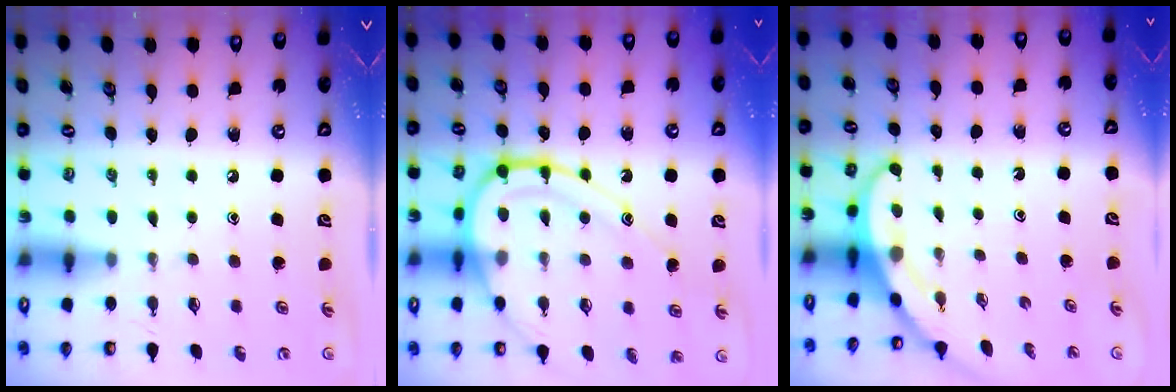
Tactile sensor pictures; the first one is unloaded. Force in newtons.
{"total": 14.2, "press": 14.1, "slide": 1.5}
{"total": 3.7, "press": 3.7, "slide": 0.4}